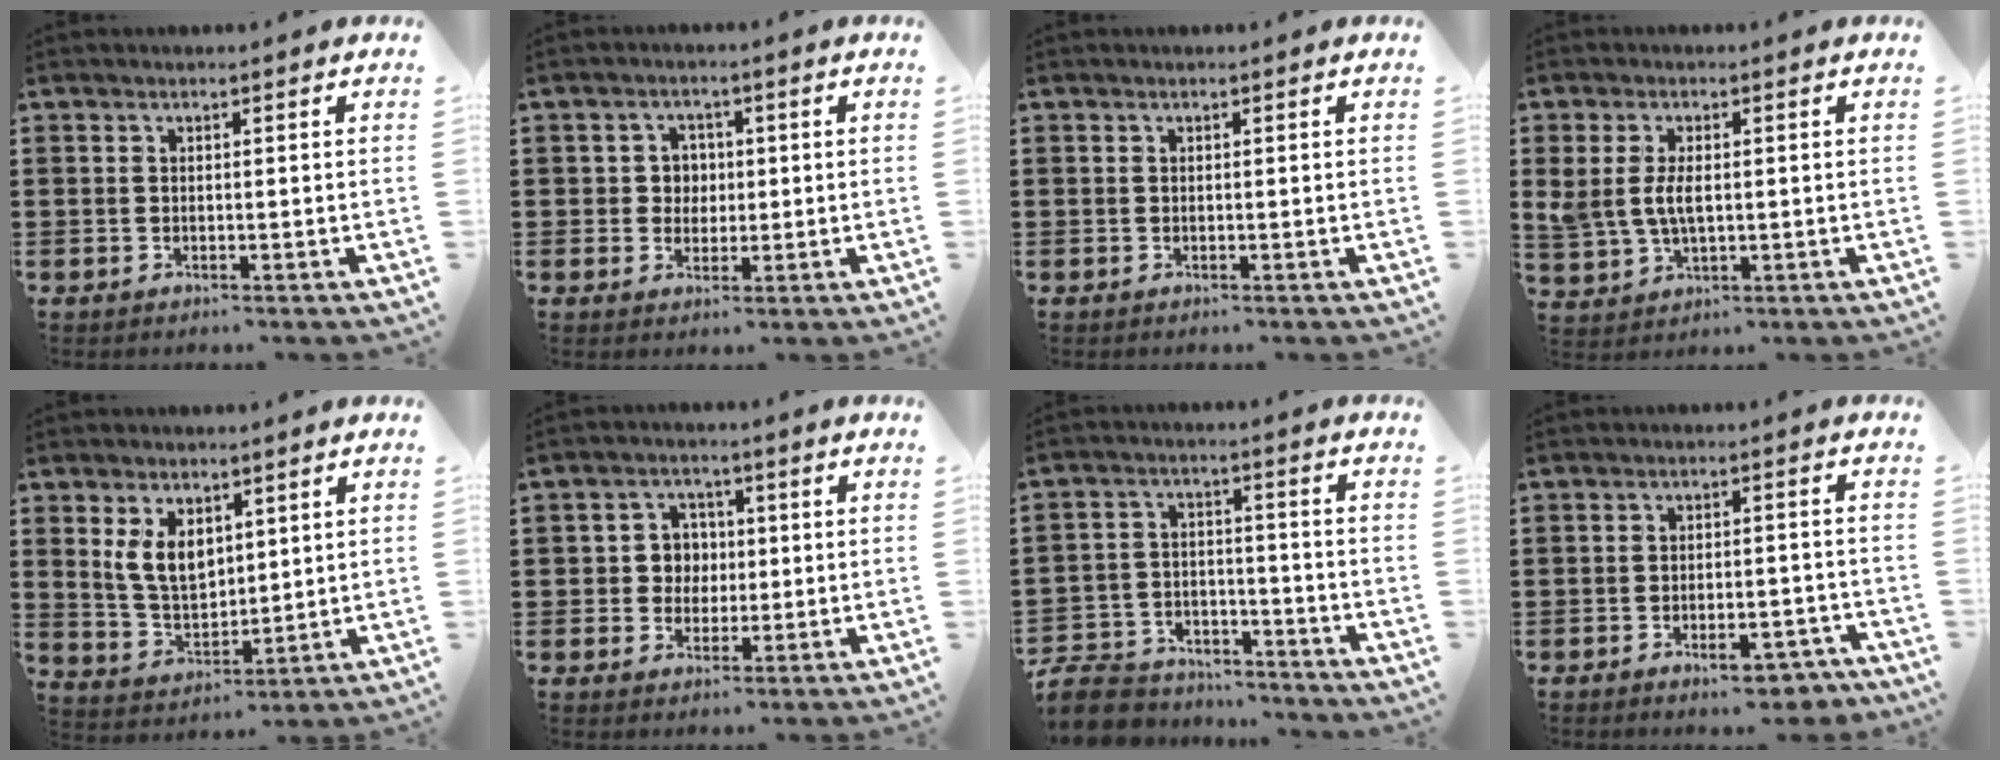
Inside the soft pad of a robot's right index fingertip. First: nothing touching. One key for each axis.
{"total": 3.4, "fx": 0.2, "fy": 3.2, "fz": 1.2, "tx": -0.037, "ty": 0.010, "tz": 0.000}
{"total": 0.0}
{"total": 4.8, "fx": 0.5, "fy": 2.7, "fz": 3.9, "tx": -0.096, "ty": 0.004, "tz": 0.003}
{"total": 6.9, "fx": 2.8, "fy": 4.4, "fz": 4.6, "tx": -0.110, "ty": 0.009, "tz": 0.051}
{"total": 4.6, "fx": 0.2, "fy": 4.4, "fz": 1.4, "tx": -0.047, "ty": 0.015, "tz": -0.001}
{"total": 7.8, "fx": -7.4, "fy": 2.1, "fz": 1.2, "tx": -0.036, "ty": 0.019, "tz": -0.148}
{"total": 5.6, "fx": -4.2, "fy": 1.6, "fz": 3.4, "tx": -0.049, "ty": 0.004, "tz": -0.071}